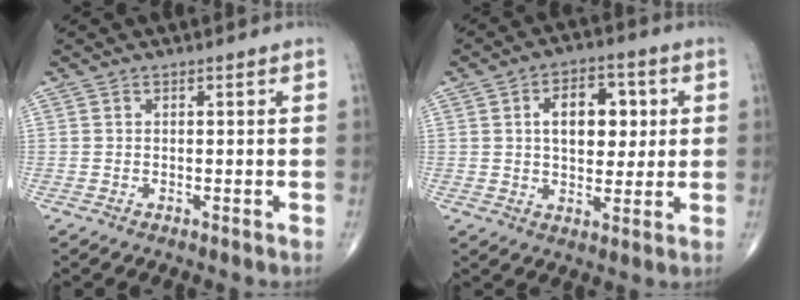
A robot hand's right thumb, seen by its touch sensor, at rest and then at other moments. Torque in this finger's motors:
{"motor_torque": [0.36, 2.27, 1.20, 0.31, 0.06]}